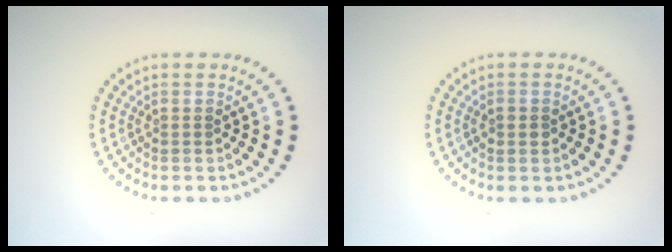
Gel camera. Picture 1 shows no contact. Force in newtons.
{"total": 1.1, "press": 1.1, "slide": 0.1}